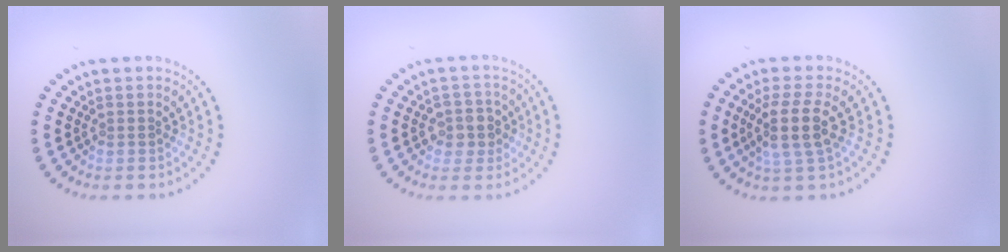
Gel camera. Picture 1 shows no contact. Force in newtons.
{"total": 2.2, "press": 2.0, "slide": 0.8}
{"total": 3.5, "press": 3.0, "slide": 1.8}